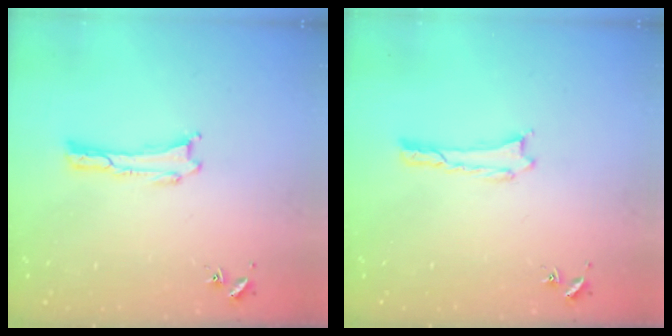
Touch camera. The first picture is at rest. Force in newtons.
{"total": 0.0}